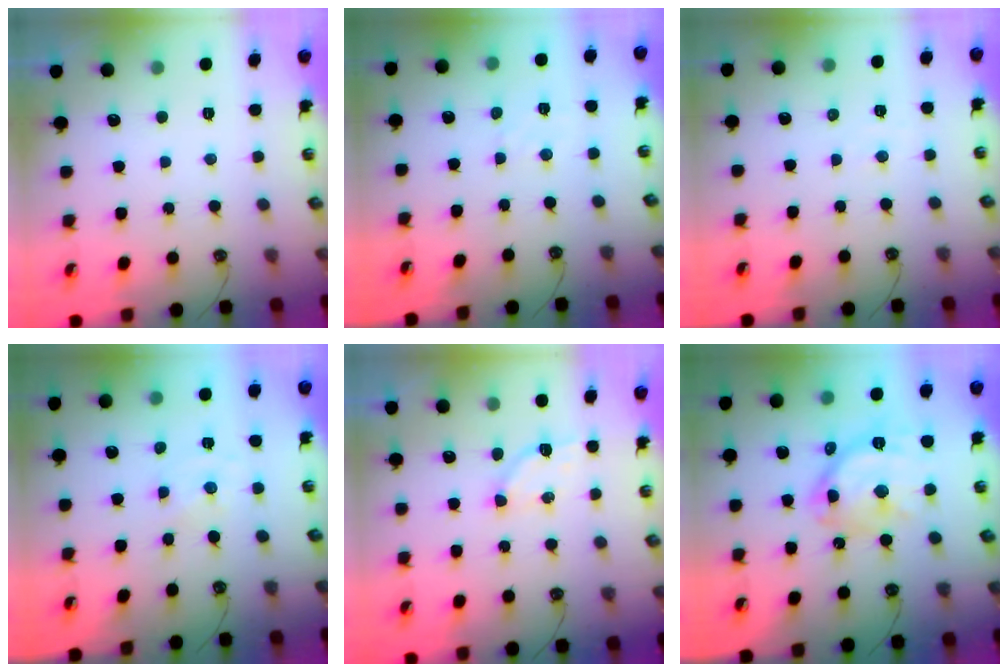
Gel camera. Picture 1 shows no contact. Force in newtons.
{"total": 2.7, "press": 2.7, "slide": 0.4}
{"total": 3.4, "press": 3.3, "slide": 0.5}
{"total": 0.0}
{"total": 3.8, "press": 3.8, "slide": 0.5}
{"total": 15.0, "press": 14.9, "slide": 1.4}